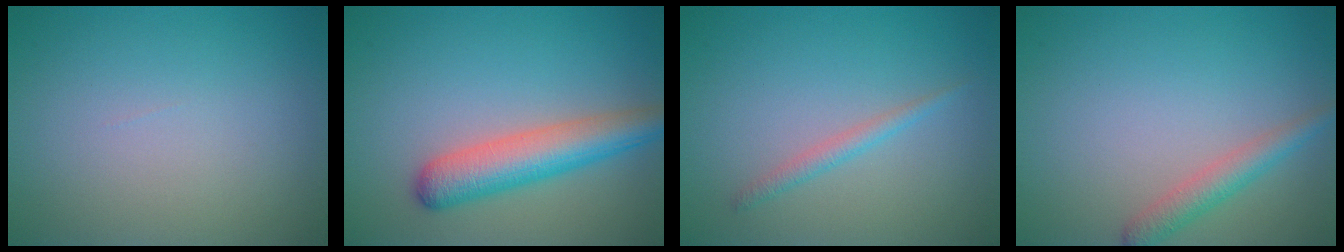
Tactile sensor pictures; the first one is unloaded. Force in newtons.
{"total": 5.2, "press": 5.2, "slide": 0.3}
{"total": 1.3, "press": 1.3, "slide": 0.1}
{"total": 2.4, "press": 2.4, "slide": 0.1}